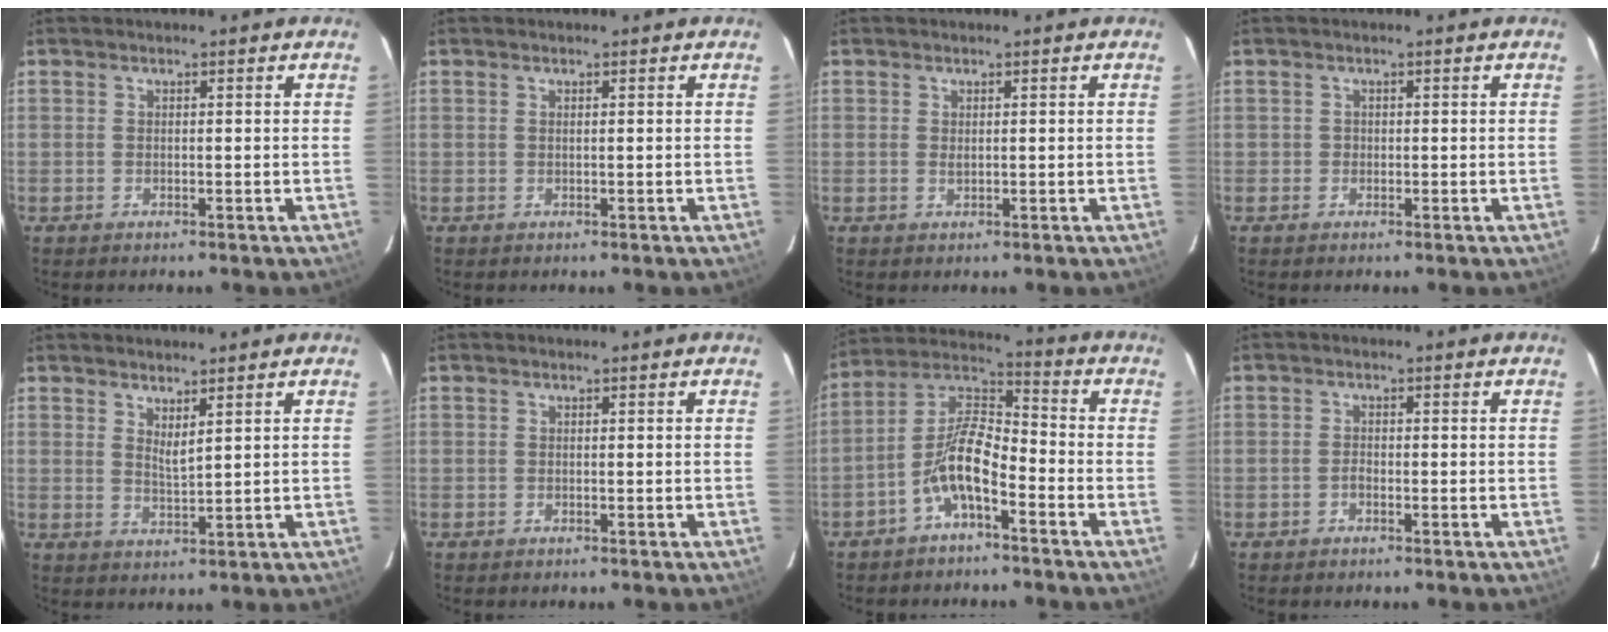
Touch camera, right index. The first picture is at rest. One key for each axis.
{"total": 0.0}
{"total": 0.7, "fx": 0.2, "fy": 0.4, "fz": 0.5, "tx": -0.011, "ty": 0.001, "tz": 0.004}
{"total": 0.8, "fx": -0.3, "fy": 0.7, "fz": 0.0, "tx": 0.002, "ty": 0.001, "tz": -0.006}
{"total": 3.0, "fx": 2.2, "fy": 0.4, "fz": 2.0, "tx": -0.036, "ty": -0.006, "tz": 0.035}
{"total": 0.0}
{"total": 9.3, "fx": -4.8, "fy": 3.1, "fz": 7.3, "tx": -0.157, "ty": 0.013, "tz": -0.092}
{"total": 1.0, "fx": -0.7, "fy": 0.6, "fz": 0.5, "tx": -0.009, "ty": 0.004, "tz": -0.014}